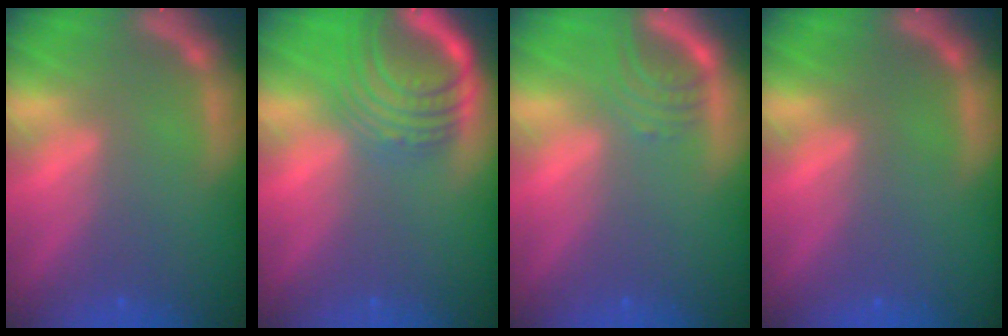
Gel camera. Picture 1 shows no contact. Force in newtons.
{"total": 8.5}
{"total": 3.0}
{"total": 0.0}